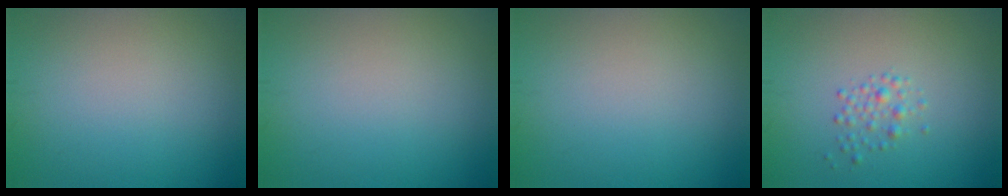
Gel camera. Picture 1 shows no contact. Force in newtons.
{"total": 0.0}
{"total": 0.0}
{"total": 1.4, "press": 1.4, "slide": 0.0}